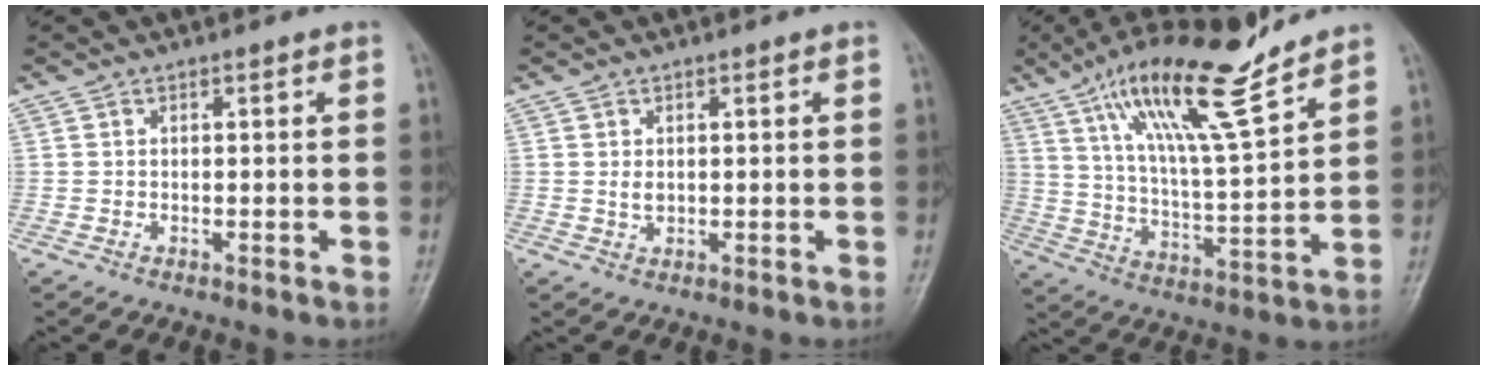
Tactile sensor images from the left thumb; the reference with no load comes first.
{"total": 1.6, "force": [0.2, 1.0, 1.2], "torque": [-0.017, -0.003, 0.007]}
{"total": 17.9, "force": [12.1, 3.1, 12.8], "torque": [-0.212, -0.058, 0.216]}